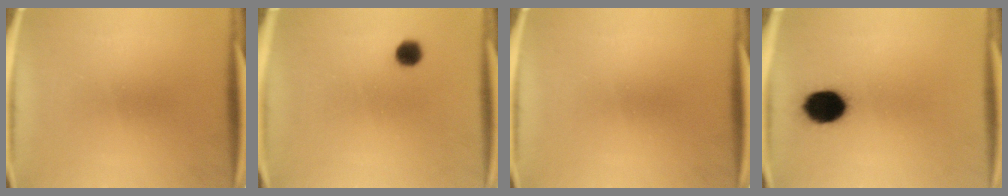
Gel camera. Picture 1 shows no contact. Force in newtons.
{"total": 3.1}
{"total": 0.0}
{"total": 9.8}